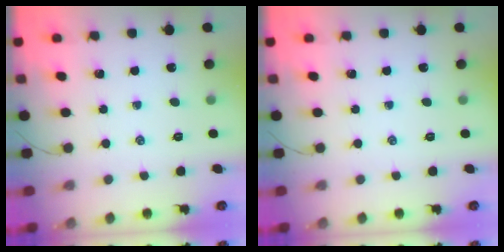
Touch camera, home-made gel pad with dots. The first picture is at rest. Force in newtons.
{"total": 0.0}